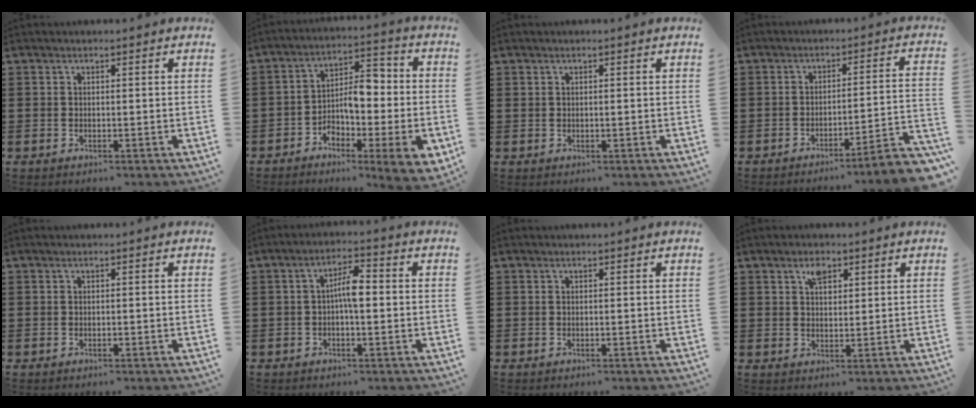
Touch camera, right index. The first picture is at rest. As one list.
[{"total": 9.0, "force": [-3.3, 3.4, 7.7], "torque": [-0.120, 0.003, -0.063]}, {"total": 0.0}, {"total": 4.7, "force": [-3.7, -0.5, 2.9], "torque": [-0.049, -0.024, -0.075]}, {"total": 0.0}, {"total": 4.5, "force": [-0.2, 1.3, 4.3], "torque": [-0.079, 0.009, -0.006]}, {"total": 0.0}, {"total": 3.0, "force": [1.8, 1.5, 1.9], "torque": [-0.035, 0.002, 0.030]}]